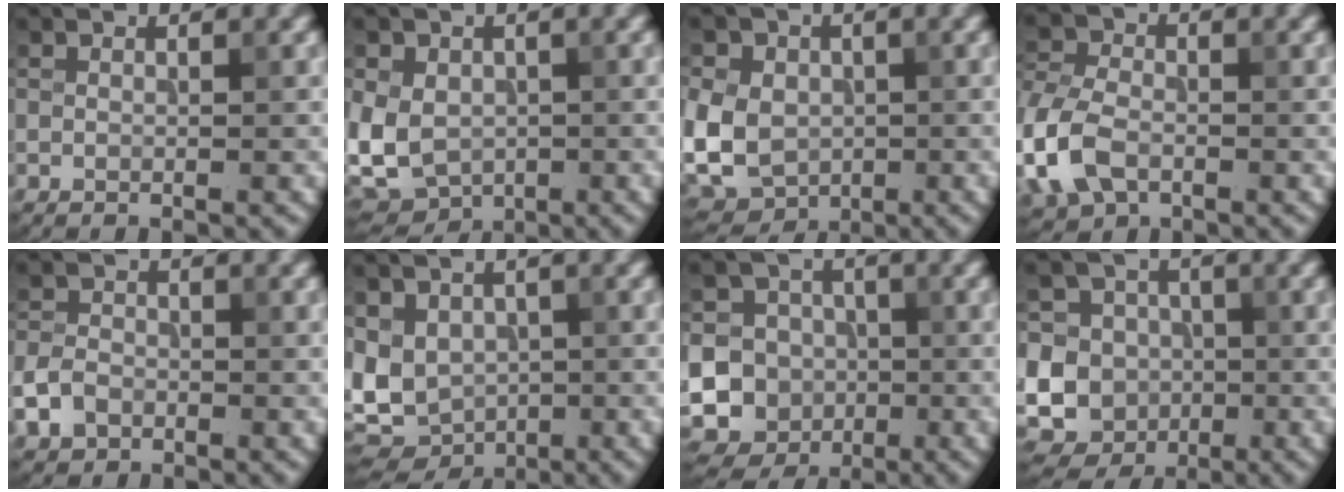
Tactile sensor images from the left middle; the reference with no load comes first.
{"total": 7.5, "force": [-1.0, 5.8, 4.6], "torque": [-0.103, -0.010, -0.018]}
{"total": 10.1, "force": [-0.4, 8.3, 5.7], "torque": [-0.114, 0.004, -0.037]}
{"total": 7.0, "force": [-2.7, 4.7, 4.5], "torque": [-0.117, -0.006, -0.067]}
{"total": 2.6, "force": [-1.3, 1.9, 1.1], "torque": [-0.020, 0.000, -0.030]}
{"total": 7.5, "force": [-0.8, 5.8, 4.7], "torque": [-0.093, -0.015, -0.010]}
{"total": 15.0, "force": [-2.4, 14.3, 3.9], "torque": [-0.117, 0.004, -0.066]}
{"total": 14.9, "force": [-1.7, 14.3, 4.0], "torque": [-0.117, 0.011, -0.057]}